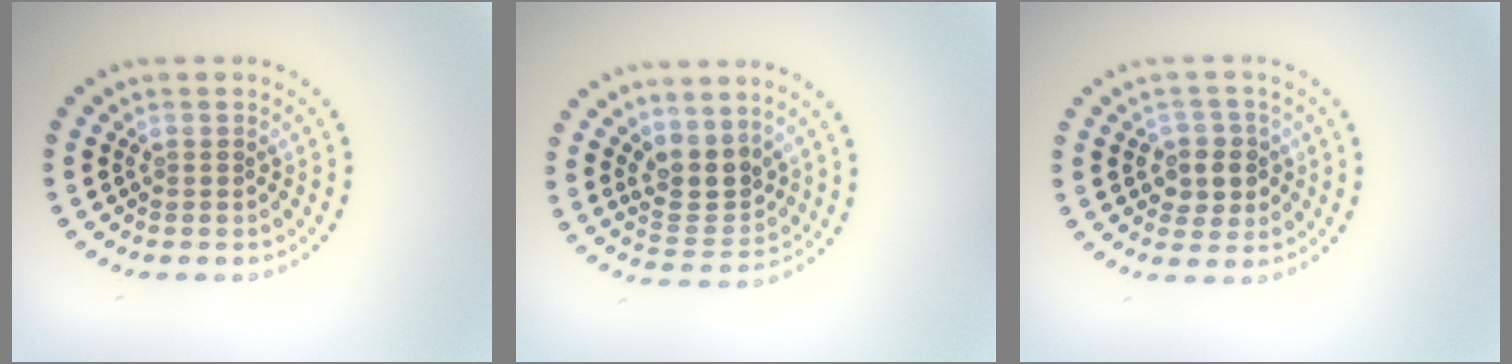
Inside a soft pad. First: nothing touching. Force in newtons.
{"total": 3.4, "press": 3.0, "slide": 1.6}
{"total": 2.9, "press": 2.7, "slide": 0.9}